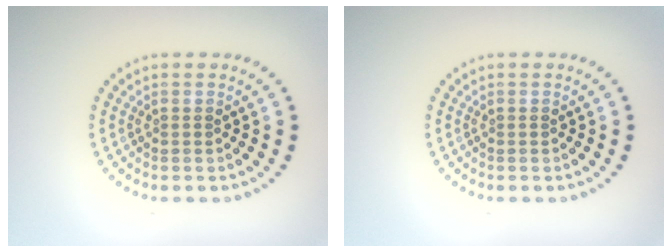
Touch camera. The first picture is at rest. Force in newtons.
{"total": 0.0}